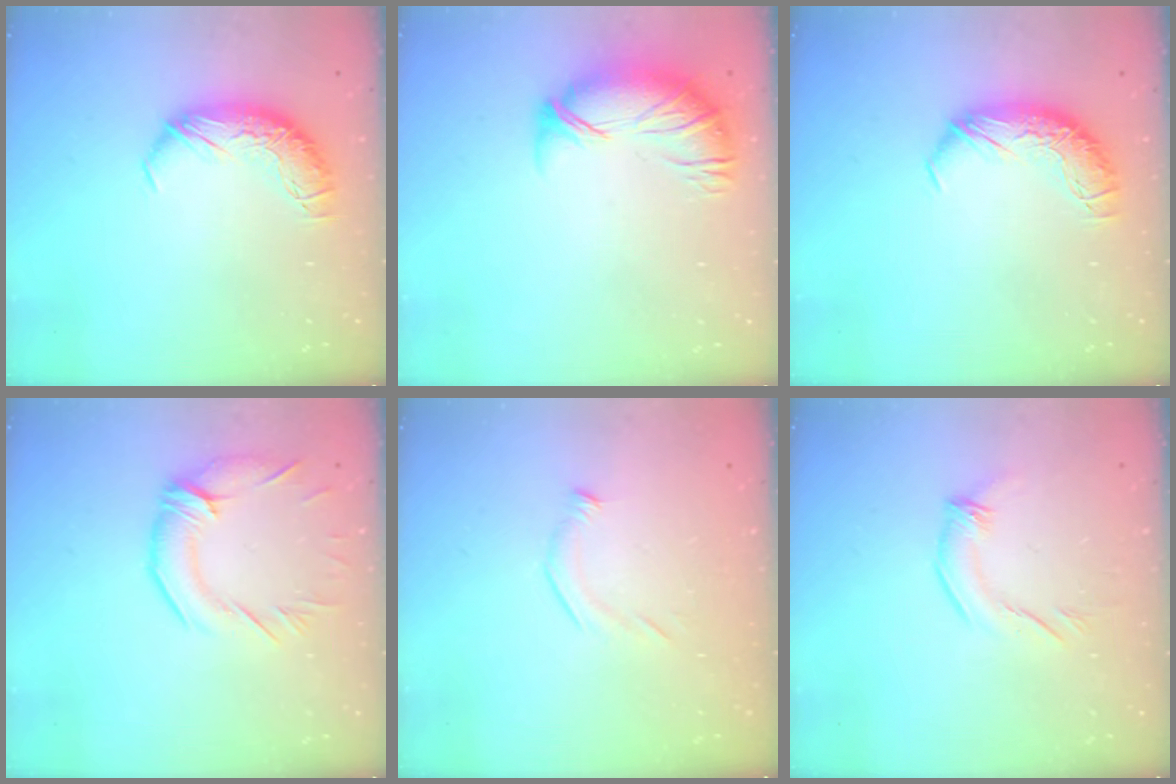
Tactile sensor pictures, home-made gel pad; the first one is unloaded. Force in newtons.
{"total": 4.2, "press": 3.7, "slide": 1.9}
{"total": 0.0}
{"total": 2.9, "press": 2.5, "slide": 1.5}
{"total": 7.7, "press": 7.6, "slide": 0.6}
{"total": 2.3, "press": 2.3, "slide": 0.6}